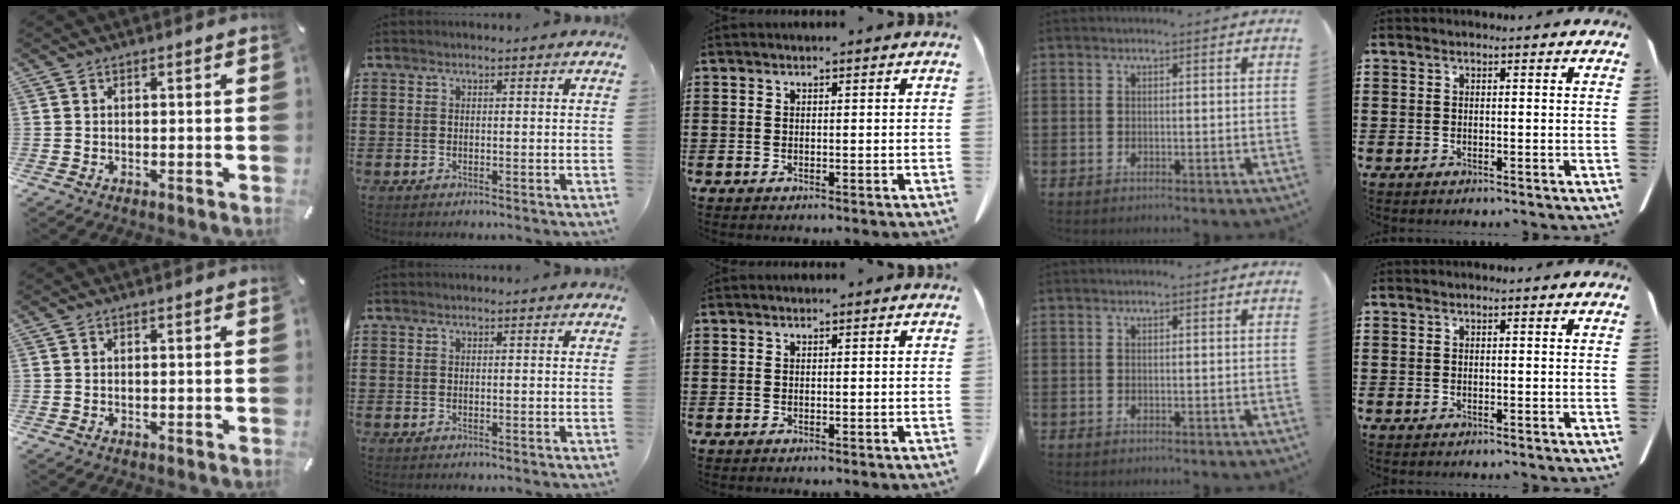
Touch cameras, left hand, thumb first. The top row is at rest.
{}